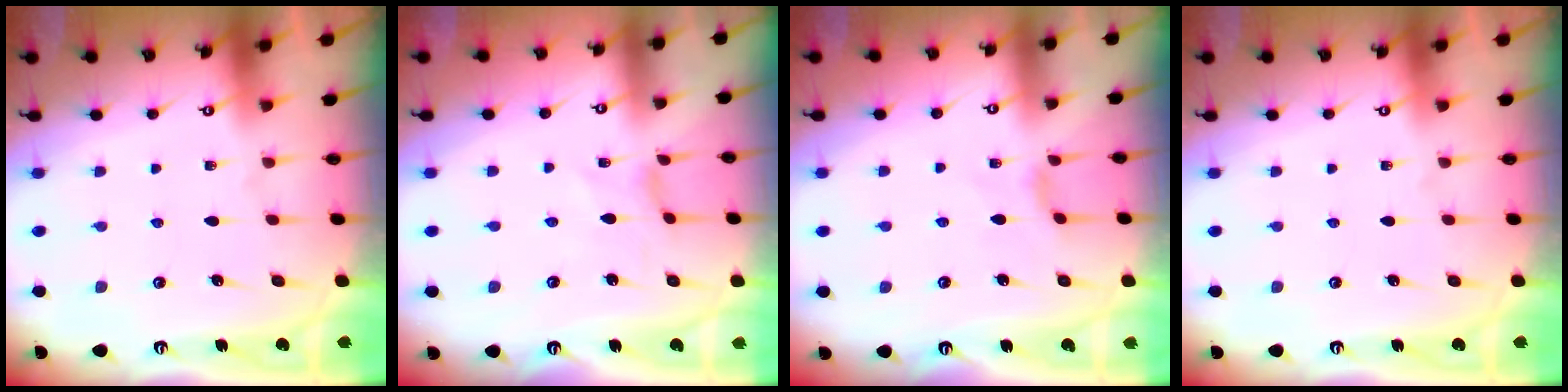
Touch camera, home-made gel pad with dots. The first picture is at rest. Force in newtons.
{"total": 0.0}
{"total": 1.6, "press": 1.5, "slide": 0.4}
{"total": 0.0}